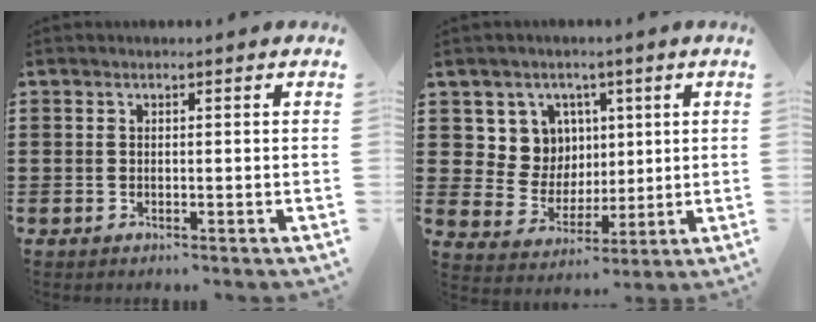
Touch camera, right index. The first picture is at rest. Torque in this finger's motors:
{"motor_torque": [0.33, -0.05, 0.23, 0.04]}